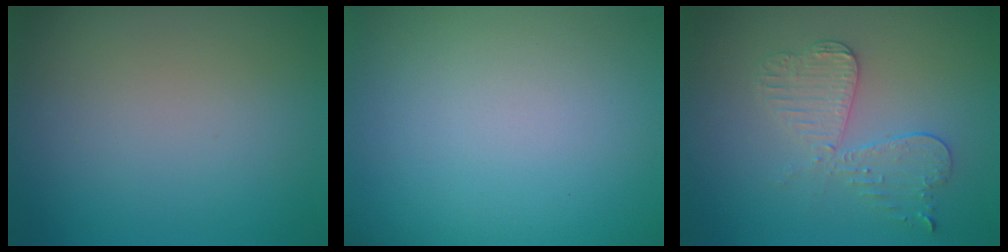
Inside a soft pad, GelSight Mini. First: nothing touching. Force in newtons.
{"total": 0.0}
{"total": 4.0, "press": 3.4, "slide": 2.0}